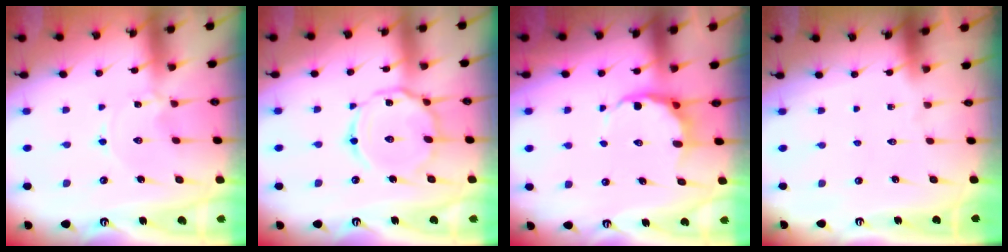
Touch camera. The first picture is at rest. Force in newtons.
{"total": 13.2, "press": 13.2, "slide": 1.1}
{"total": 6.8, "press": 6.5, "slide": 2.2}
{"total": 0.0}